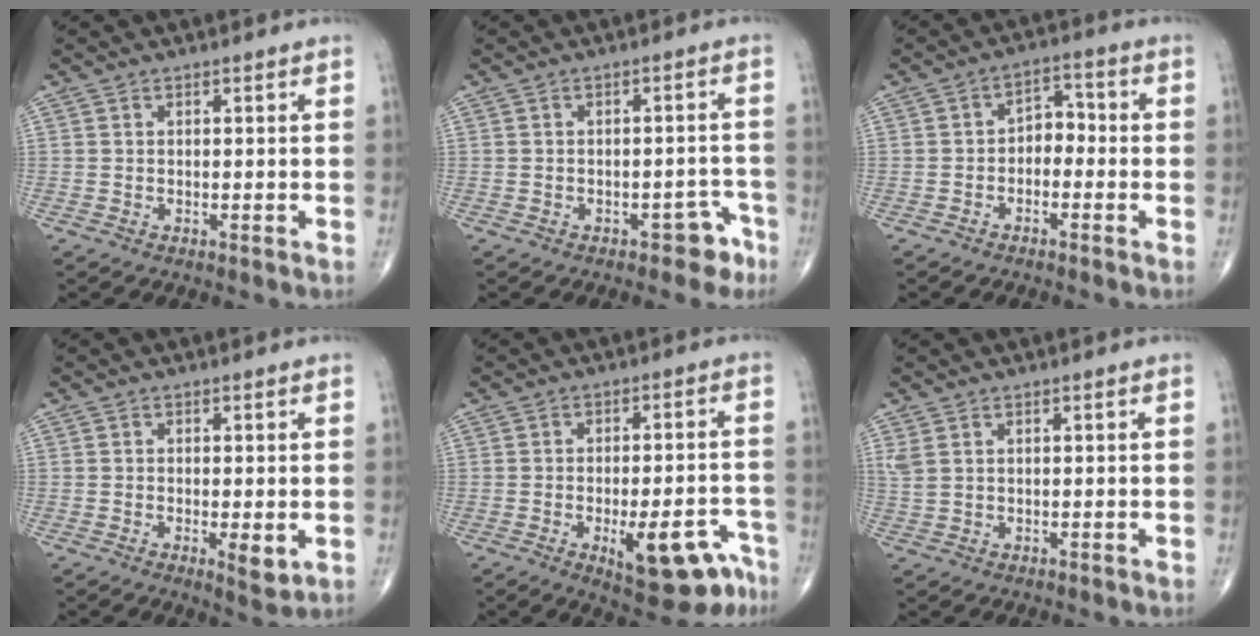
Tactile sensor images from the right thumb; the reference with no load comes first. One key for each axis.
{"total": 4.3, "fx": -2.9, "fy": 2.4, "fz": 2.1, "tx": 0.000, "ty": 0.035, "tz": -0.035}
{"total": 4.4, "fx": -1.3, "fy": 3.0, "fz": 2.9, "tx": -0.025, "ty": 0.030, "tz": -0.034}
{"total": 3.6, "fx": -0.8, "fy": 1.2, "fz": 3.3, "tx": -0.052, "ty": -0.012, "tz": -0.014}
{"total": 13.7, "fx": -7.2, "fy": 5.1, "fz": 10.4, "tx": -0.109, "ty": 0.038, "tz": -0.090}
{"total": 2.0, "fx": 1.0, "fy": 0.9, "fz": 1.4, "tx": -0.040, "ty": 0.007, "tz": 0.030}